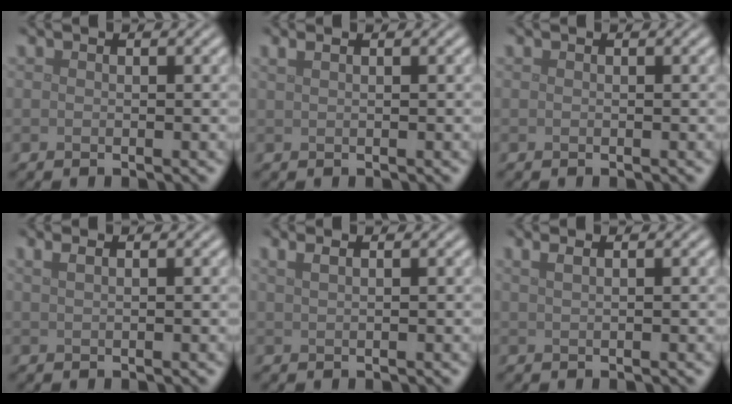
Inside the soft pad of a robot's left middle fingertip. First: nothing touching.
{"total": 1.1, "force": [0.7, 0.4, 0.7], "torque": [-0.014, 0.004, 0.011]}
{"total": 0.0}
{"total": 1.4, "force": [0.9, 0.6, 1.0], "torque": [-0.014, -0.001, 0.011]}
{"total": 1.6, "force": [0.9, 0.7, 1.1], "torque": [-0.013, 0.000, 0.011]}
{"total": 2.1, "force": [1.2, 1.0, 1.4], "torque": [-0.011, 0.000, 0.003]}